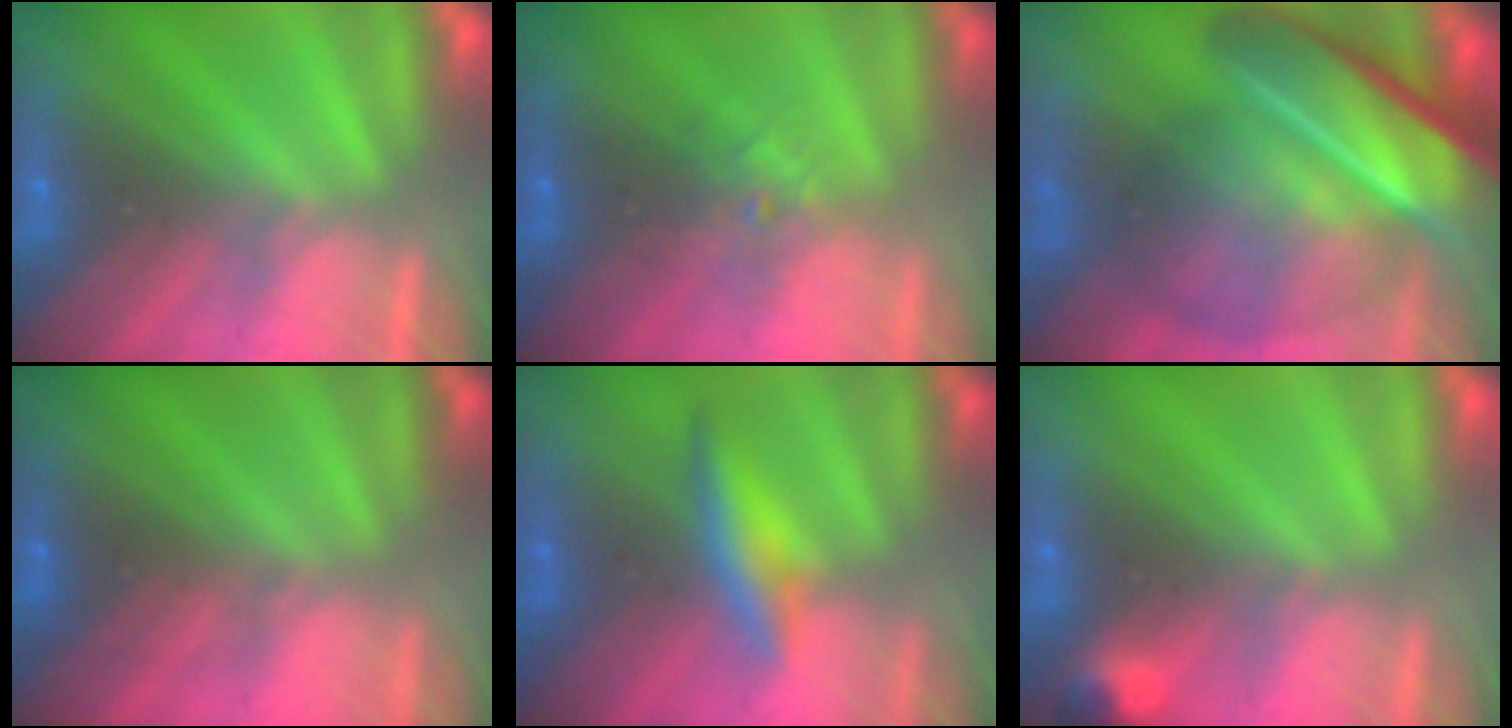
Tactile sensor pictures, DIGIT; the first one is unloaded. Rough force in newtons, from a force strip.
{"total": 2.1}
{"total": 7.8}
{"total": 4.8}
{"total": 2.1}
{"total": 2.9}